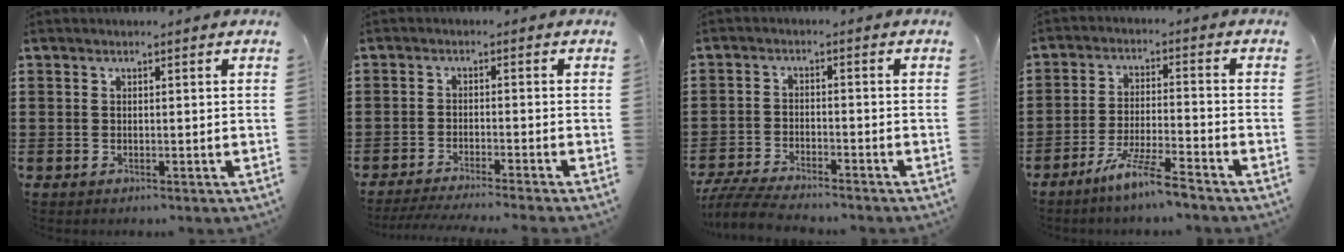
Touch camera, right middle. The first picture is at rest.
{"total": 2.8, "force": [-2.6, -0.5, 1.1], "torque": [-0.019, -0.002, -0.052]}
{"total": 5.4, "force": [-5.0, 0.3, 1.8], "torque": [-0.046, -0.009, -0.101]}
{"total": 7.0, "force": [-5.6, -0.1, 4.2], "torque": [-0.085, -0.011, -0.105]}